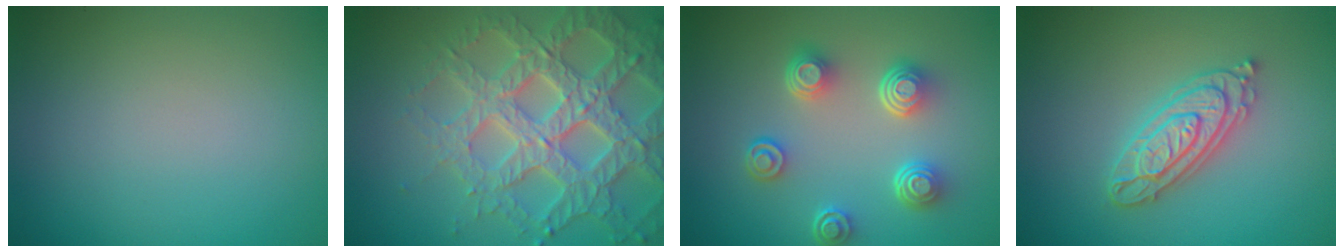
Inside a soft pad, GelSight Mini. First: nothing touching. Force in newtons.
{"total": 6.9, "press": 6.7, "slide": 1.7}
{"total": 4.7, "press": 3.4, "slide": 3.2}
{"total": 4.3, "press": 4.2, "slide": 0.7}